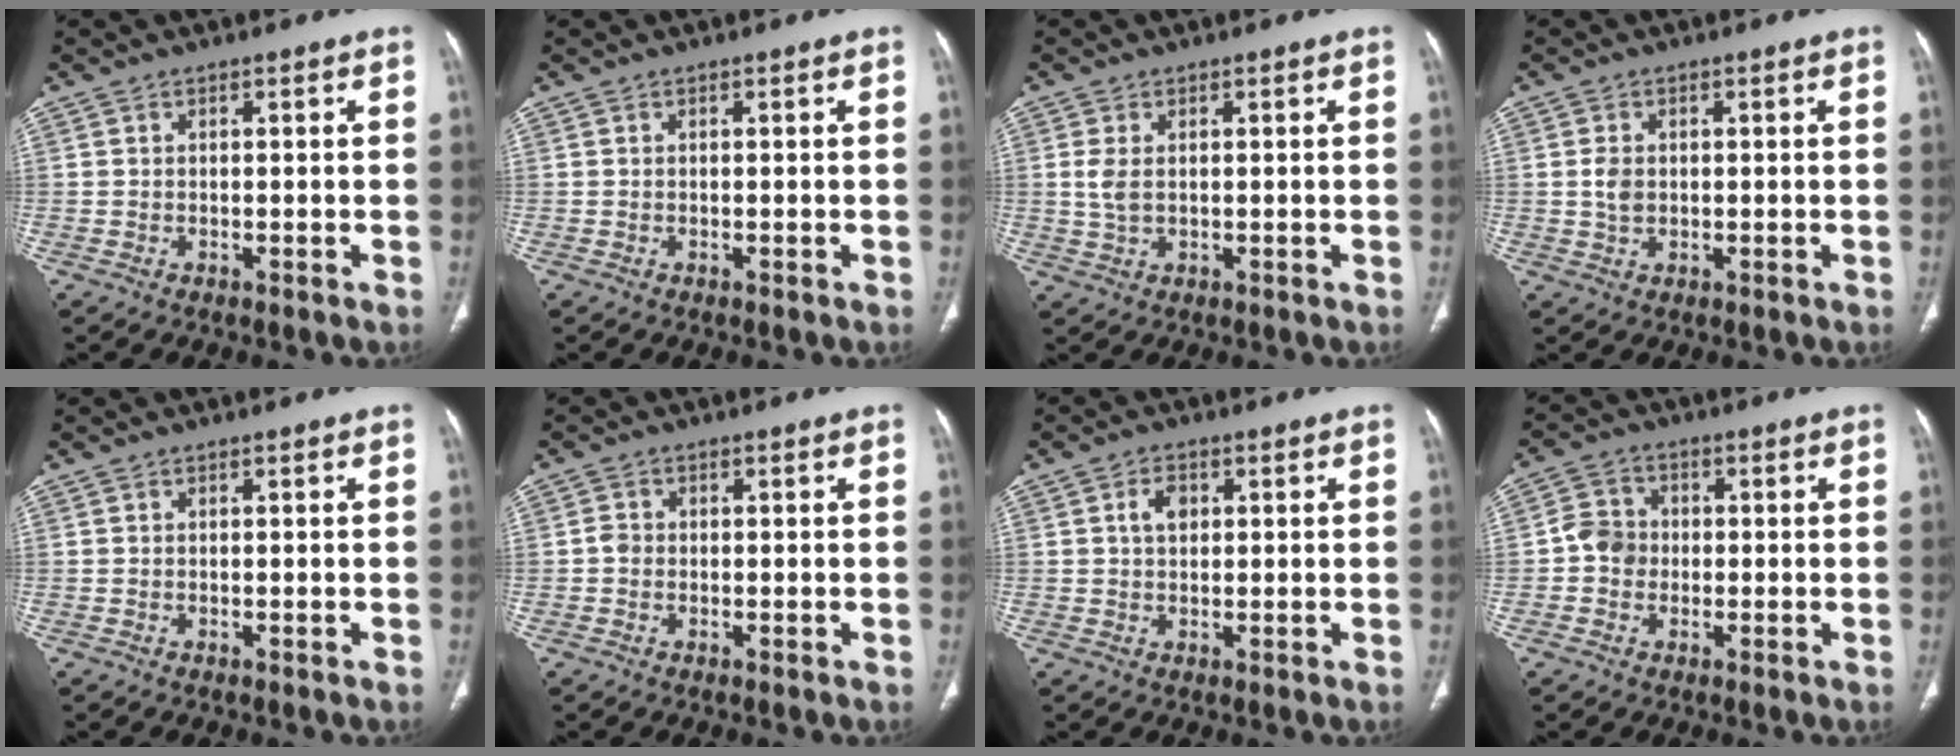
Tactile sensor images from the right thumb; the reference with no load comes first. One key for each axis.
{"total": 0.0}
{"total": 3.1, "fx": 0.4, "fy": 1.8, "fz": 2.5, "tx": -0.063, "ty": 0.001, "tz": 0.012}
{"total": 2.6, "fx": 0.1, "fy": 1.9, "fz": 1.8, "tx": -0.032, "ty": 0.000, "tz": 0.004}
{"total": 0.0}
{"total": 1.5, "fx": -0.3, "fy": 1.3, "fz": 0.6, "tx": -0.006, "ty": 0.005, "tz": -0.008}
{"total": 3.4, "fx": 0.9, "fy": 2.3, "fz": 2.3, "tx": -0.035, "ty": 0.003, "tz": 0.016}
{"total": 4.9, "fx": -0.7, "fy": 4.5, "fz": 1.9, "tx": -0.014, "ty": 0.012, "tz": -0.020}